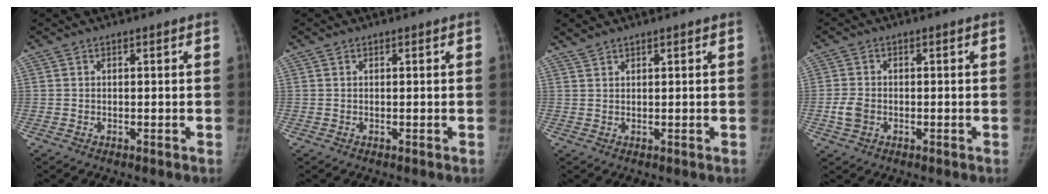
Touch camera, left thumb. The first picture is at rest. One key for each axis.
{"total": 0.0}
{"total": 1.3, "fx": 1.3, "fy": 0.2, "fz": 0.3, "tx": -0.006, "ty": 0.005, "tz": 0.029}
{"total": 3.5, "fx": -0.9, "fy": 2.7, "fz": 2.1, "tx": -0.042, "ty": 0.006, "tz": -0.015}